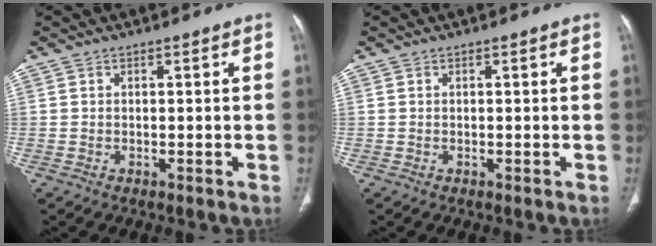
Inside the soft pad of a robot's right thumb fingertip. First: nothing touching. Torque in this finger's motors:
{"motor_torque": [0.00, 0.00, 0.01, 0.01, 0.00]}